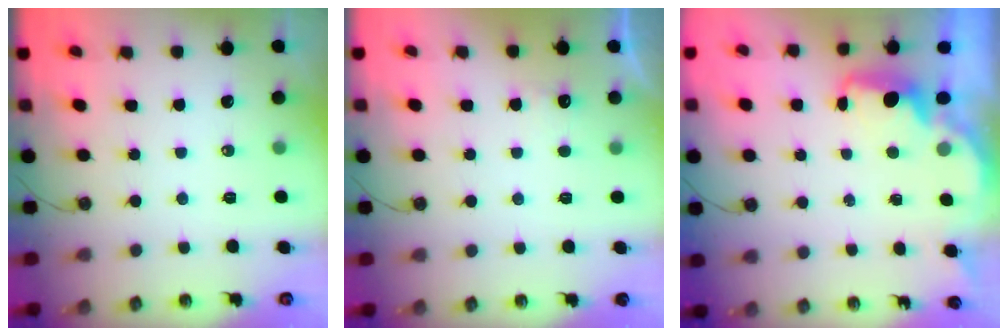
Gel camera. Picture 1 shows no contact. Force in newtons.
{"total": 4.1, "press": 4.0, "slide": 0.9}
{"total": 1.7, "press": 1.6, "slide": 0.5}